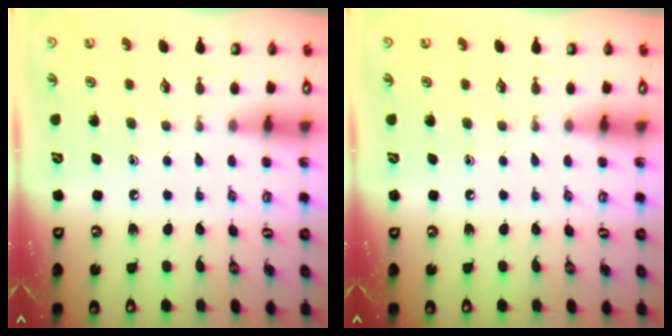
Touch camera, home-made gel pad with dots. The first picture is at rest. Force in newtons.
{"total": 0.0}